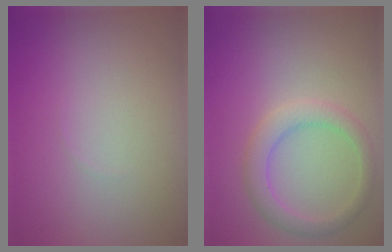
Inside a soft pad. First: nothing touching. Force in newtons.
{"total": 2.9, "press": 2.9, "slide": 0.1}